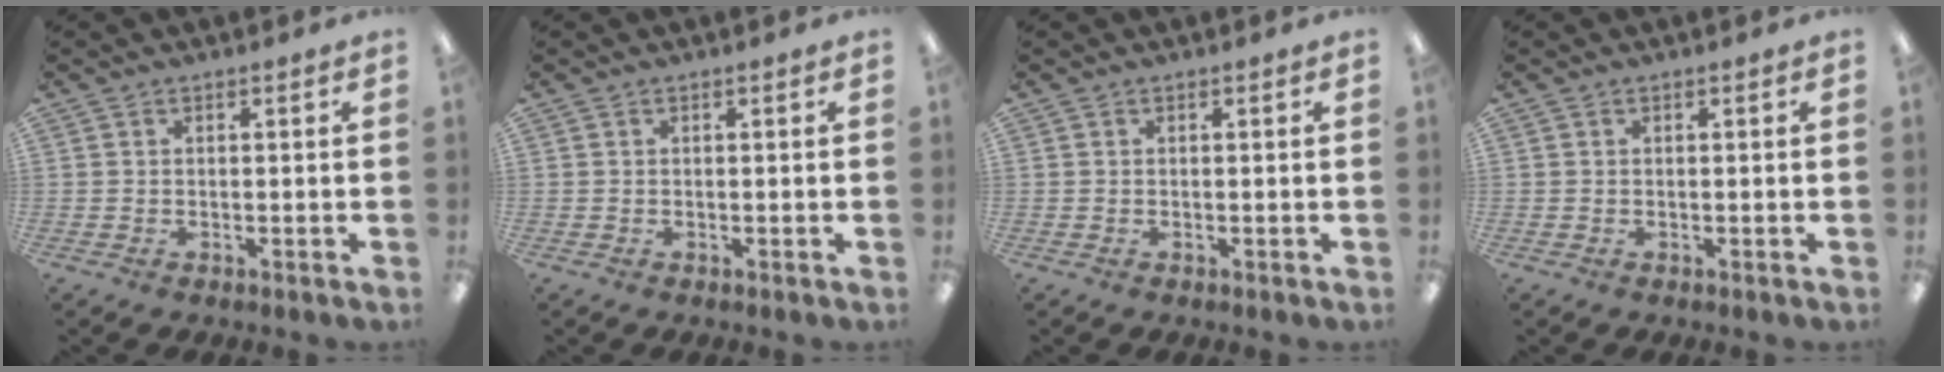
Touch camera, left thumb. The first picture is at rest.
{"total": 0.0}
{"total": 0.0}
{"total": 0.0}